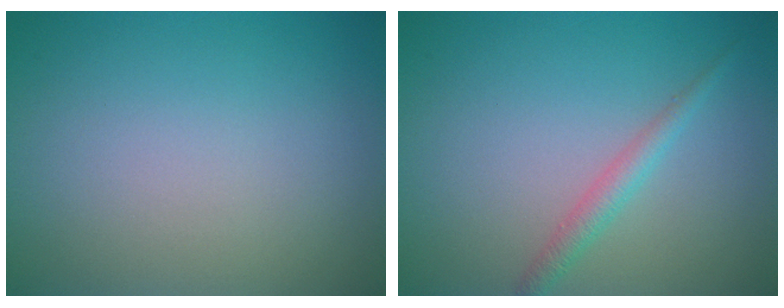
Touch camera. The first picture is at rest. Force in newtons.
{"total": 1.7, "press": 1.7, "slide": 0.1}